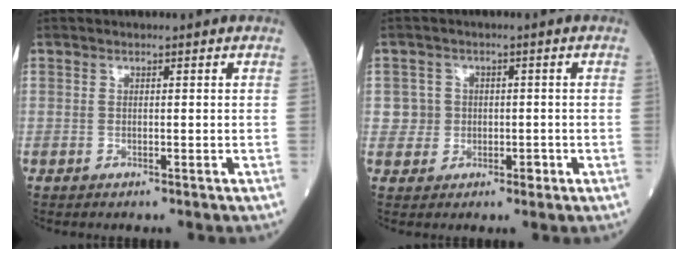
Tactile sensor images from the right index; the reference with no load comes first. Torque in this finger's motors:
{"motor_torque": [-0.08, -0.03, -0.02, 0.01]}